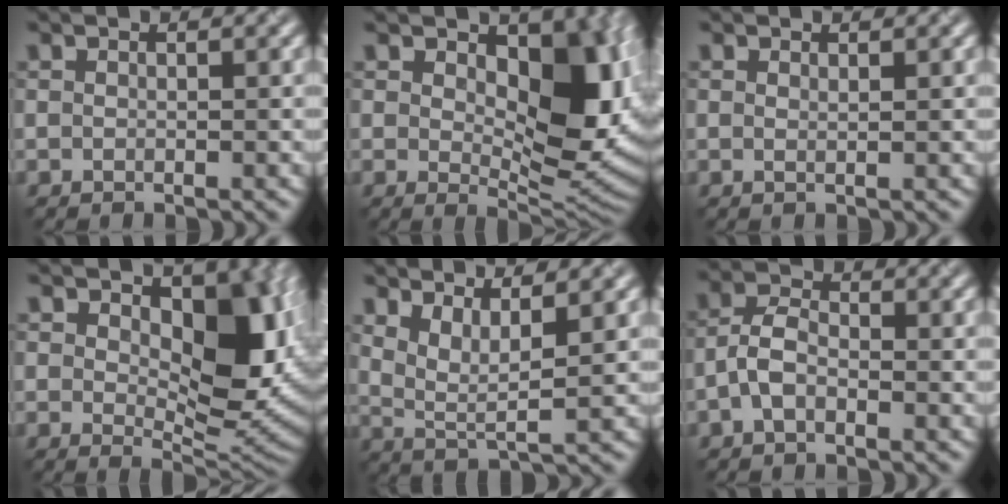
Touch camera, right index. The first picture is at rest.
{"total": 10.0, "force": [2.2, 5.1, 8.3], "torque": [-0.118, -0.003, 0.042]}
{"total": 0.0}
{"total": 9.1, "force": [2.1, 4.8, 7.4], "torque": [-0.112, -0.007, 0.042]}
{"total": 2.9, "force": [1.8, 0.7, 2.1], "torque": [-0.049, -0.002, 0.047]}
{"total": 2.5, "force": [-1.5, 1.2, 1.6], "torque": [-0.034, 0.013, -0.029]}